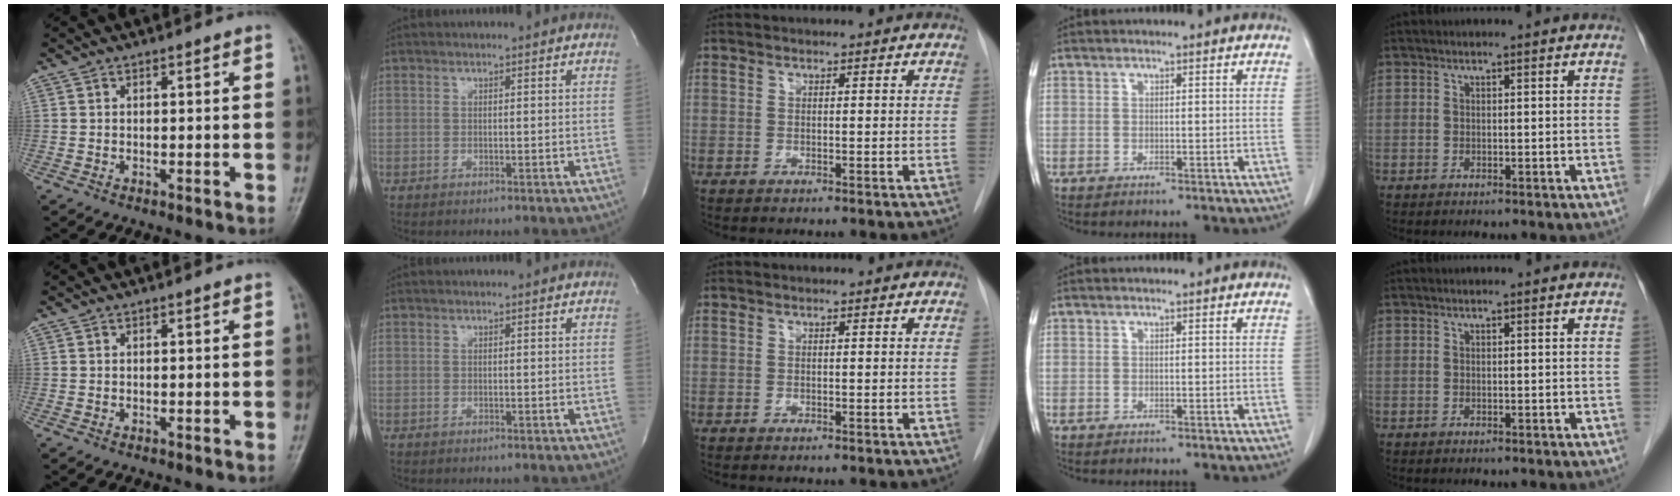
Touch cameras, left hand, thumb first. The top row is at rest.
{}